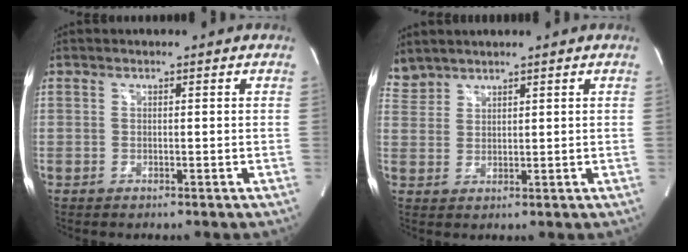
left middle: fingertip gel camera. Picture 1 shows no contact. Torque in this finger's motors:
{"motor_torque": [0.21, -0.51, 0.03, 0.05]}